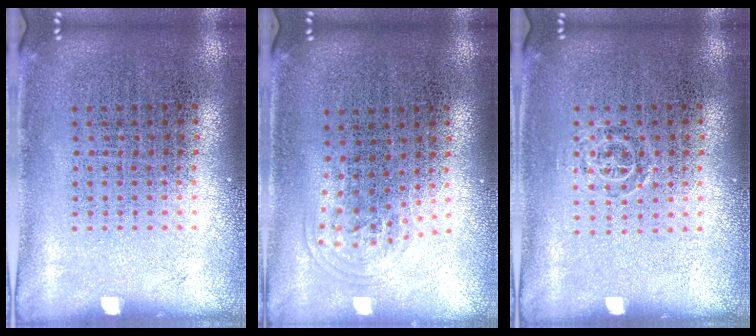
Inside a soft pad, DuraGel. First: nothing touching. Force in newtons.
{"total": 1.0, "press": 0.7, "slide": 0.7}
{"total": 0.7, "press": 0.5, "slide": 0.5}